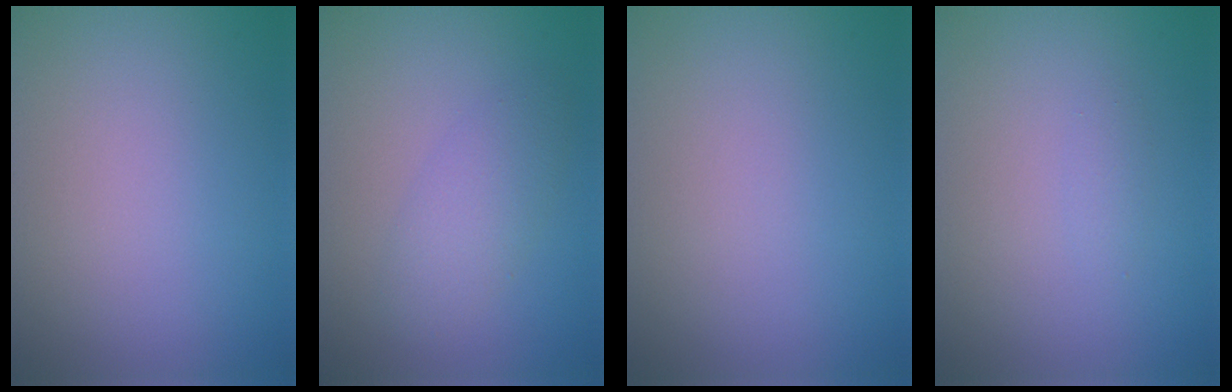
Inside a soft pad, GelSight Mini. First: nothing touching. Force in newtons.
{"total": 2.8, "press": 2.8, "slide": 0.1}
{"total": 0.0}
{"total": 0.6, "press": 0.6, "slide": 0.0}